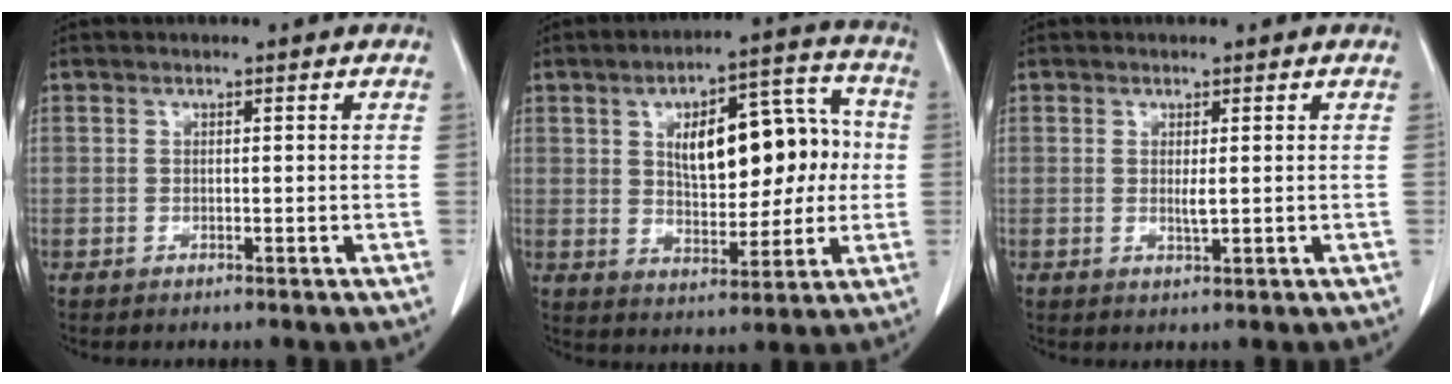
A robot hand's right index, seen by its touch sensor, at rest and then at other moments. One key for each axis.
{"total": 15.0, "fx": 2.0, "fy": 6.7, "fz": 13.3, "tx": -0.192, "ty": 0.035, "tz": 0.039}
{"total": 1.5, "fx": 0.2, "fy": 0.2, "fz": 1.5, "tx": -0.031, "ty": -0.004, "tz": 0.006}